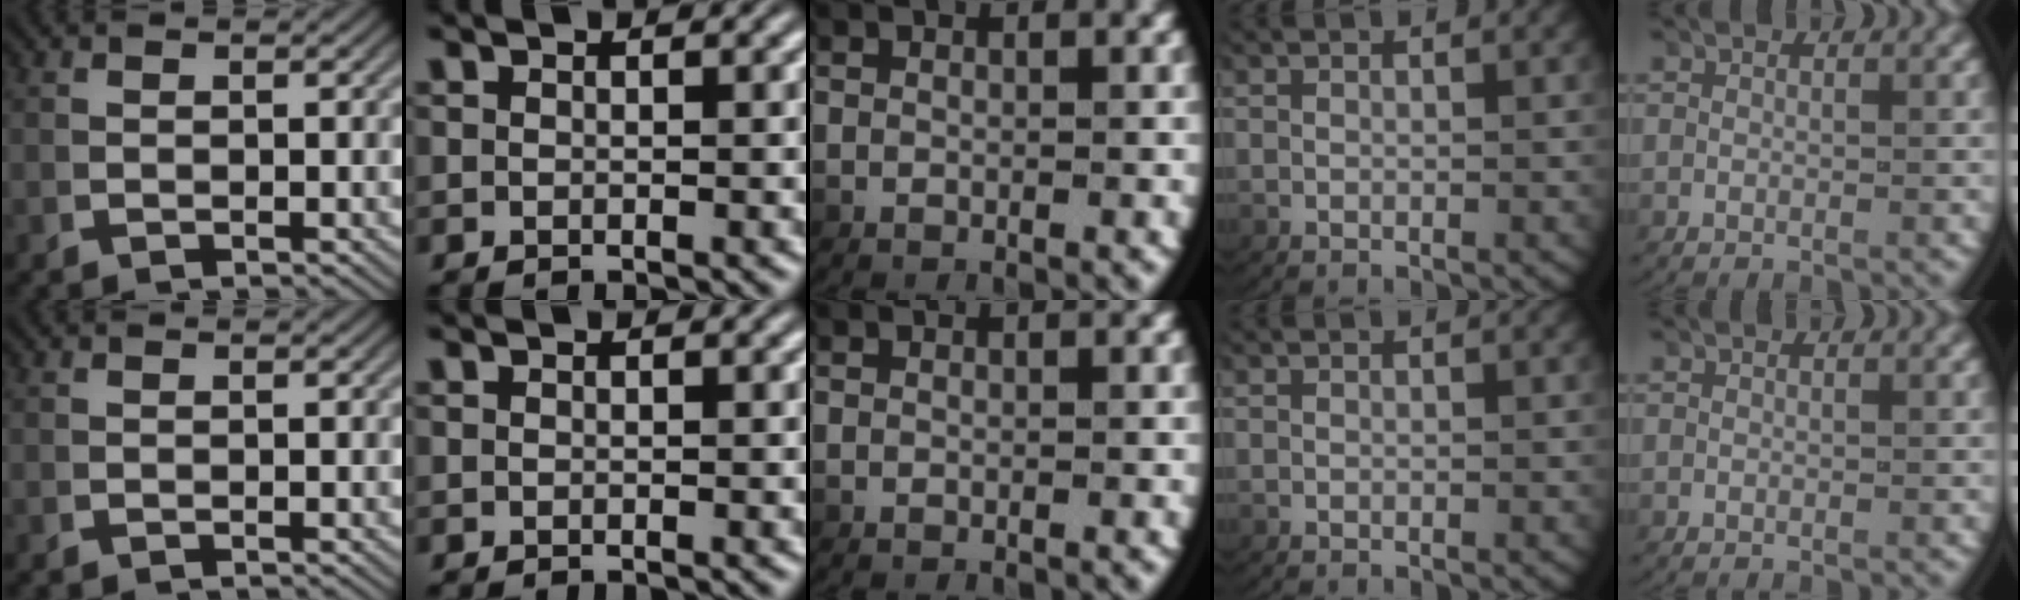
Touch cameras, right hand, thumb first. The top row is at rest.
{}